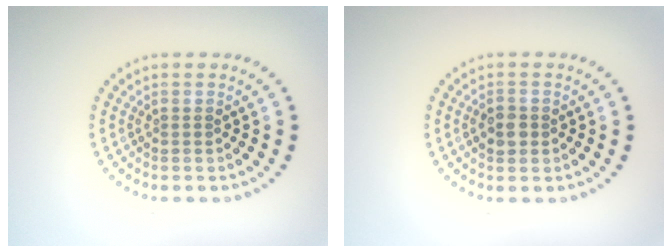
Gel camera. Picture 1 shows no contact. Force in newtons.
{"total": 1.7, "press": 1.7, "slide": 0.2}